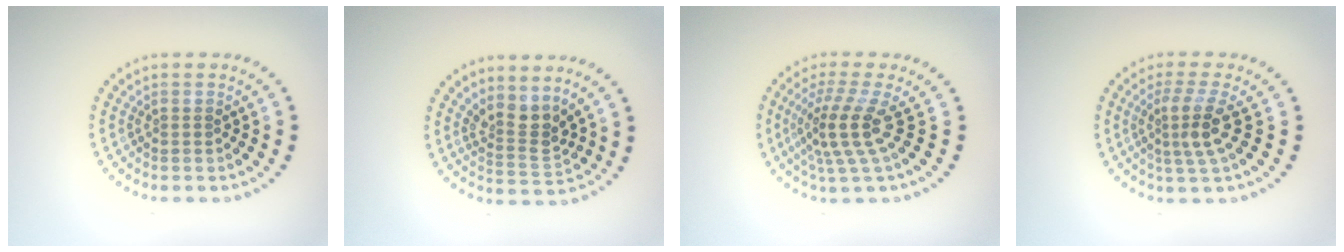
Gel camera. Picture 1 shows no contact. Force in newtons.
{"total": 2.8, "press": 2.1, "slide": 1.9}
{"total": 4.1, "press": 2.8, "slide": 3.0}
{"total": 3.0, "press": 2.3, "slide": 2.0}